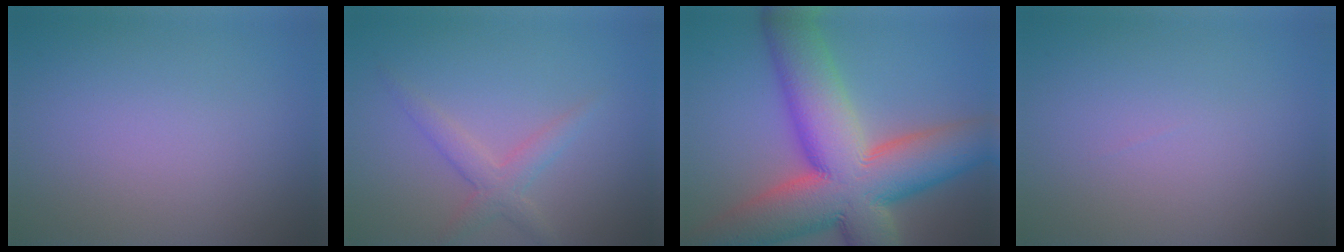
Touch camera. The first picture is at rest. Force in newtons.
{"total": 2.5, "press": 2.5, "slide": 0.0}
{"total": 16.3, "press": 16.2, "slide": 1.2}
{"total": 0.0}